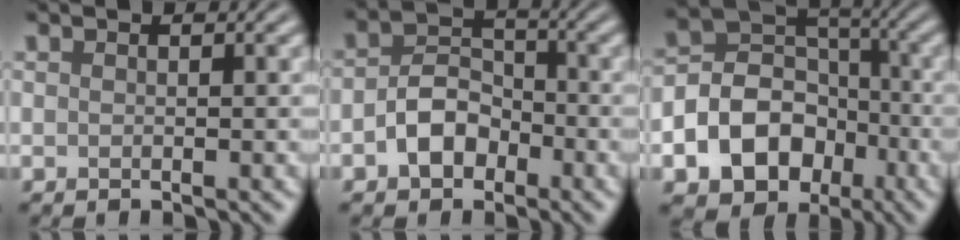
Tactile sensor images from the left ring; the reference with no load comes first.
{"total": 3.9, "force": [-1.6, 2.7, 2.2], "torque": [-0.037, 0.008, -0.034]}
{"total": 10.2, "force": [-4.0, 8.1, 4.8], "torque": [-0.075, -0.008, -0.090]}